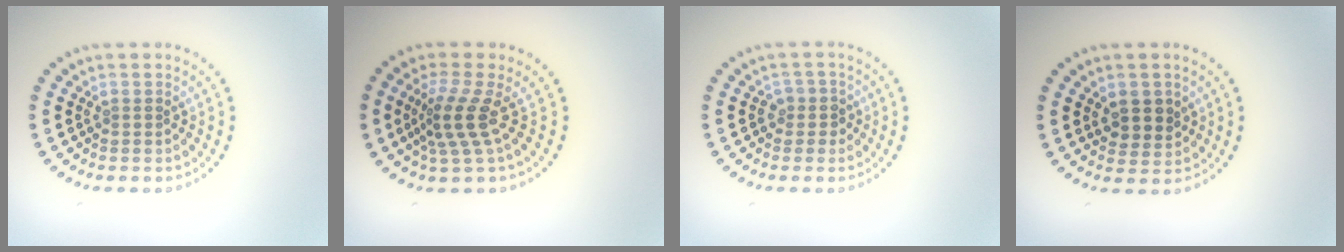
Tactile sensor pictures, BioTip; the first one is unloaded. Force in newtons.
{"total": 3.5, "press": 2.4, "slide": 2.5}
{"total": 1.6, "press": 1.4, "slide": 0.8}
{"total": 2.7, "press": 2.5, "slide": 0.9}